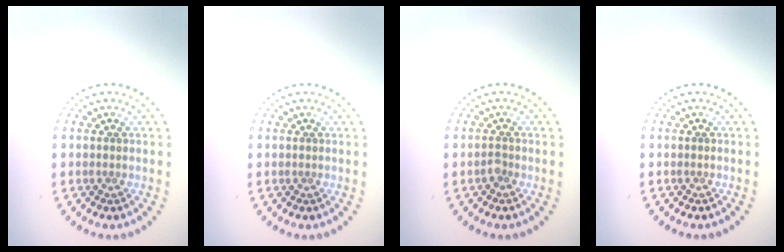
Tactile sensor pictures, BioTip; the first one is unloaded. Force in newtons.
{"total": 0.0}
{"total": 0.8, "press": 0.6, "slide": 0.6}
{"total": 0.0}